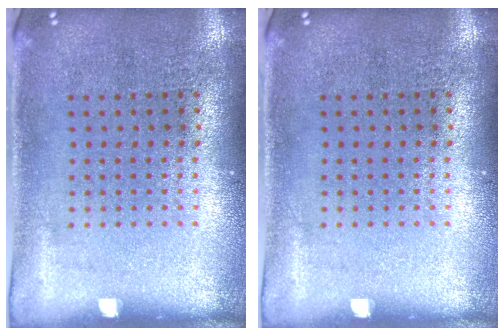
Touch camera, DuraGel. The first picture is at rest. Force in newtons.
{"total": 0.0}